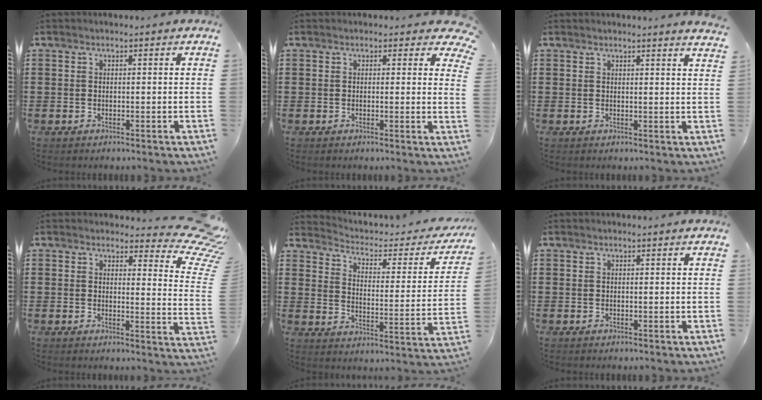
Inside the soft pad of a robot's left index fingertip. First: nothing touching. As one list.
[{"total": 1.6, "force": [1.1, 0.8, 0.8], "torque": [-0.012, 0.002, 0.019]}, {"total": 1.7, "force": [1.6, -0.3, 0.4], "torque": [-0.001, -0.005, 0.029]}, {"total": 5.8, "force": [4.5, 1.7, 3.3], "torque": [-0.043, -0.032, 0.073]}, {"total": 2.1, "force": [1.6, 0.9, 1.1], "torque": [-0.038, -0.020, 0.016]}, {"total": 0.0}]